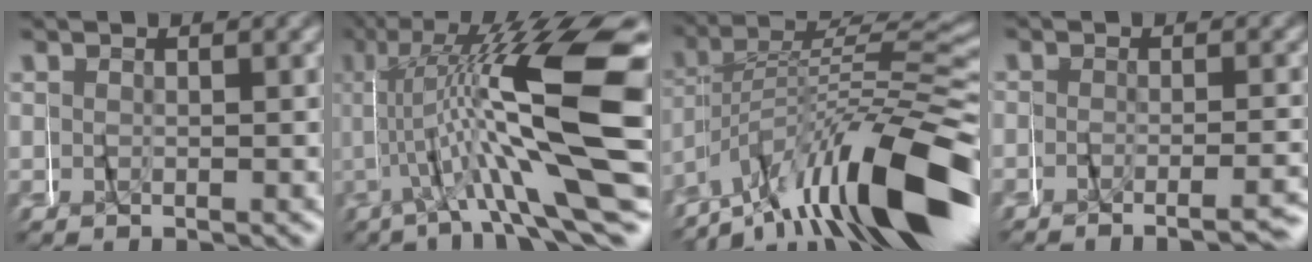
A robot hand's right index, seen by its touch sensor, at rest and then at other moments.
{"total": 15.0, "force": [1.1, 4.3, 14.3], "torque": [-0.199, 0.033, 0.008]}
{"total": 13.0, "force": [-6.4, 6.0, 9.6], "torque": [-0.154, -0.016, -0.096]}
{"total": 3.1, "force": [-2.9, 0.5, 1.1], "torque": [-0.011, -0.008, -0.046]}